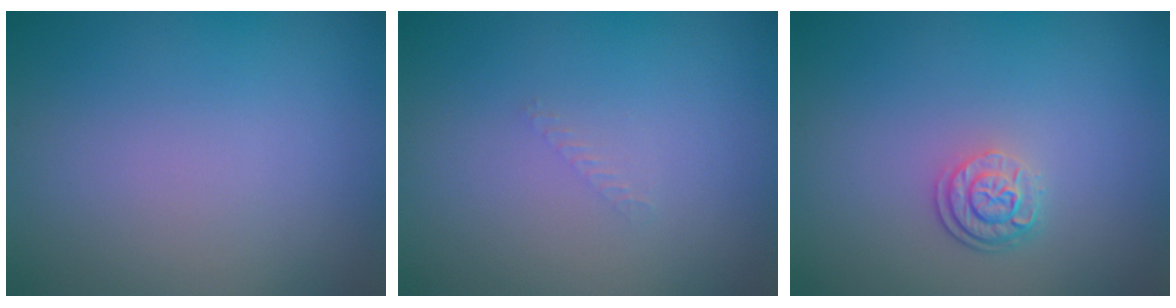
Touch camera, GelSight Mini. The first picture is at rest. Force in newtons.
{"total": 0.6, "press": 0.6, "slide": 0.1}
{"total": 2.5, "press": 1.9, "slide": 1.6}